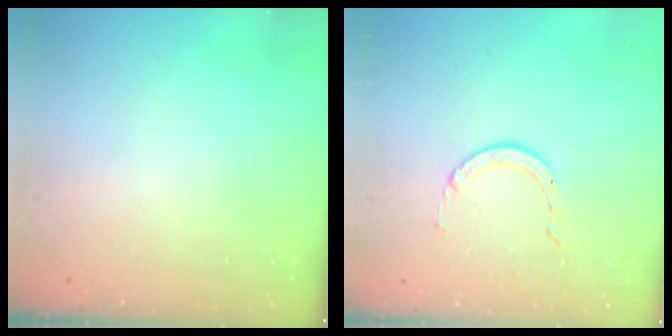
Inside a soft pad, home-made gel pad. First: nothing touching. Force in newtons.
{"total": 1.5, "press": 1.5, "slide": 0.2}